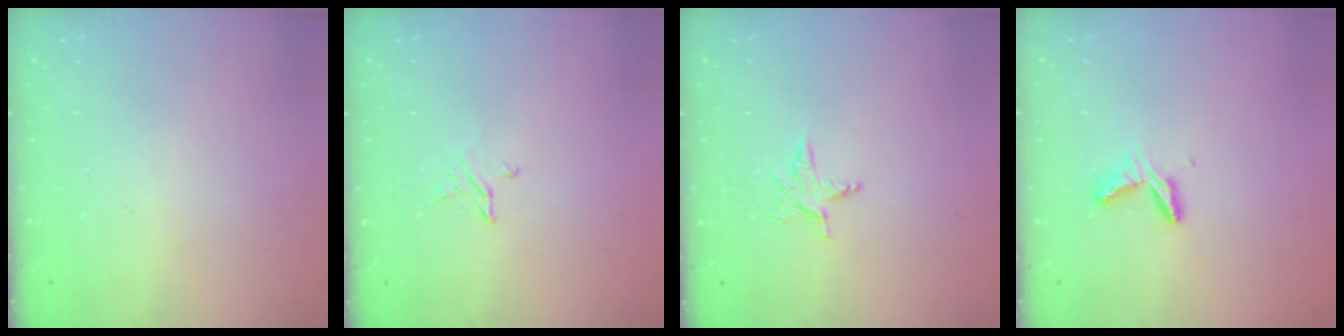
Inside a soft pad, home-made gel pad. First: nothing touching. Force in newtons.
{"total": 2.3, "press": 2.2, "slide": 0.2}
{"total": 3.6, "press": 3.5, "slide": 0.5}
{"total": 5.7, "press": 5.7, "slide": 0.5}